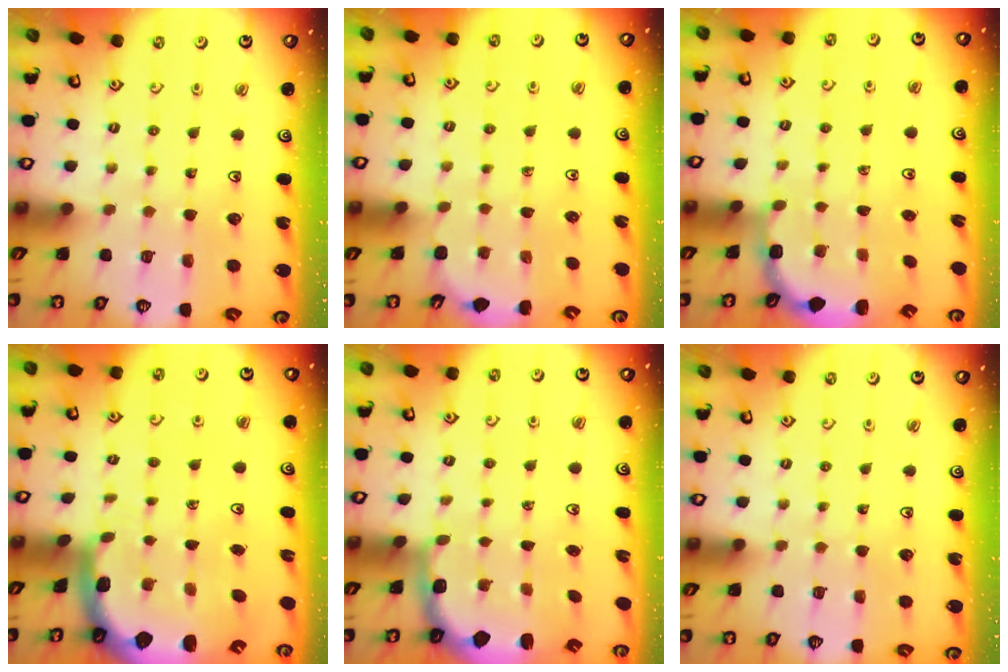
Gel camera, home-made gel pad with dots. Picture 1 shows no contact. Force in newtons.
{"total": 2.3, "press": 1.8, "slide": 1.4}
{"total": 2.9, "press": 2.3, "slide": 1.8}
{"total": 3.9, "press": 3.0, "slide": 2.5}
{"total": 2.1, "press": 1.4, "slide": 1.6}
{"total": 0.0}